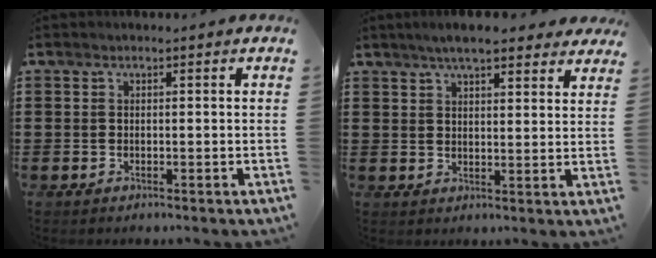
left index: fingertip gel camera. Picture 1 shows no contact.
{"total": 5.8, "force": [5.0, 1.0, 2.8], "torque": [-0.067, -0.004, 0.091]}